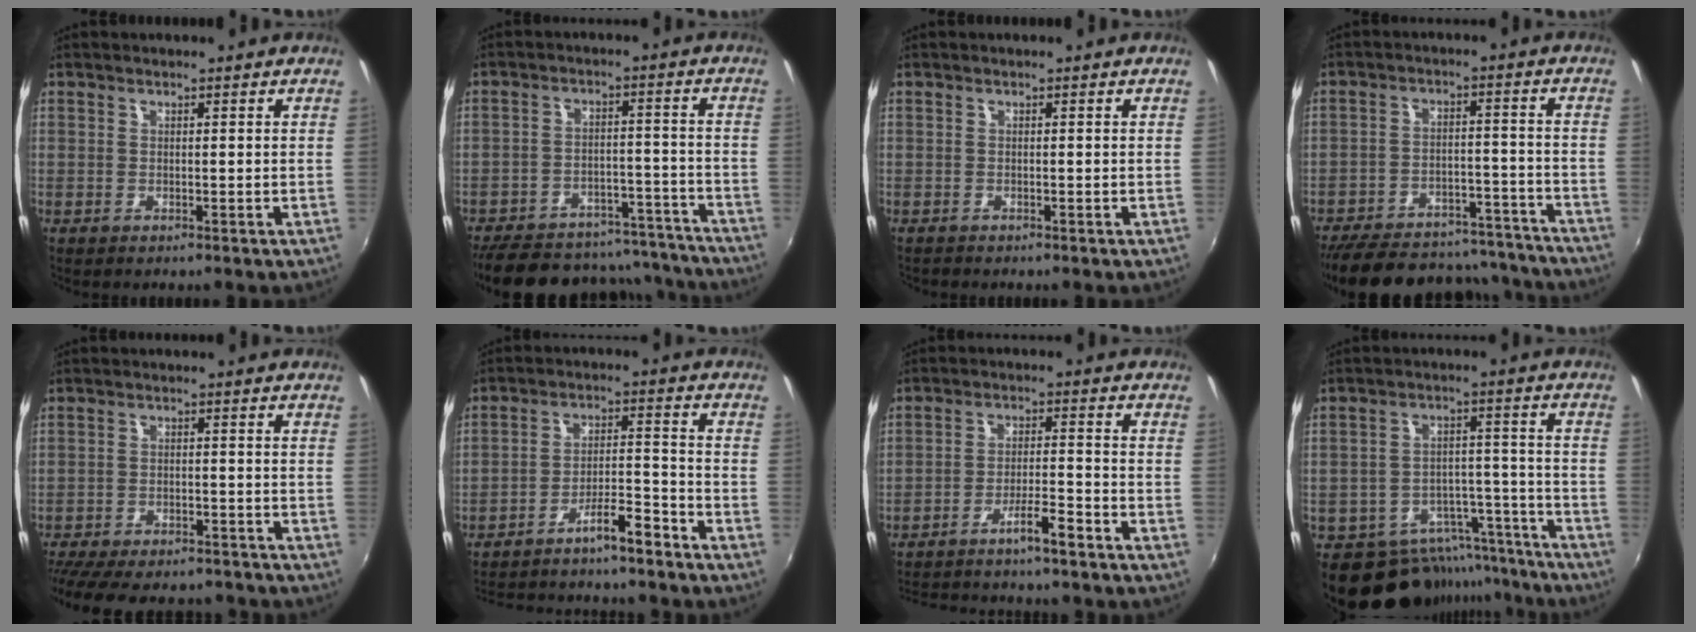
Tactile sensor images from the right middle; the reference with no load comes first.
{"total": 24.1, "force": [-20.8, 9.2, 8.0], "torque": [-0.166, 0.052, -0.256]}
{"total": 0.6, "force": [-0.6, 0.2, 0.0], "torque": [-0.001, -0.004, -0.013]}
{"total": 26.8, "force": [-23.0, 9.8, 9.7], "torque": [-0.200, 0.036, -0.290]}
{"total": 18.3, "force": [-15.6, 5.8, 7.7], "torque": [-0.171, -0.015, -0.219]}
{"total": 9.8, "force": [-8.6, 1.1, 4.4], "torque": [-0.088, 0.035, -0.139]}
{"total": 7.8, "force": [-6.8, 0.3, 3.8], "torque": [-0.082, 0.018, -0.112]}
{"total": 16.3, "force": [-14.3, 7.1, 3.3], "torque": [-0.064, 0.048, -0.187]}